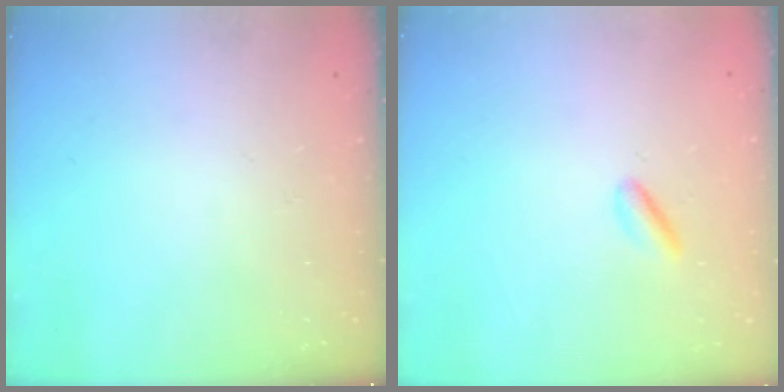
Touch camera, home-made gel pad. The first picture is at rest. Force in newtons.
{"total": 2.0, "press": 2.0, "slide": 0.3}